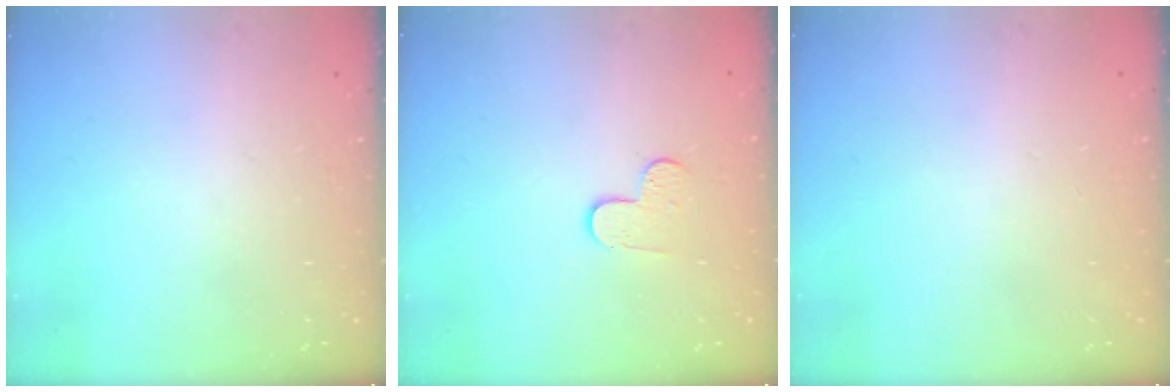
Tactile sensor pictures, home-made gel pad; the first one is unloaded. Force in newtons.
{"total": 7.3, "press": 7.2, "slide": 0.6}
{"total": 0.6, "press": 0.6, "slide": 0.2}